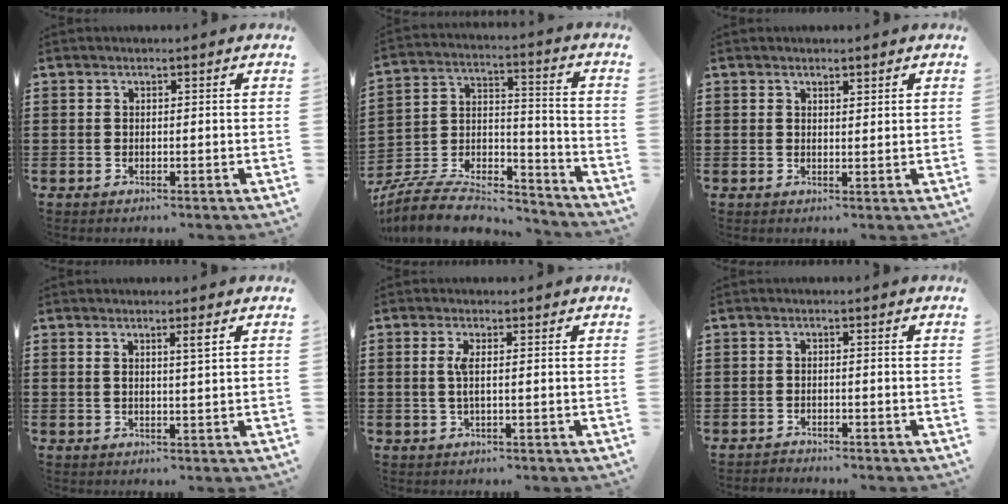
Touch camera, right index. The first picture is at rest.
{"total": 9.0, "force": [-8.1, 2.2, 3.2], "torque": [-0.061, 0.012, -0.158]}
{"total": 1.2, "force": [1.1, 0.5, 0.1], "torque": [-0.004, 0.004, 0.021]}
{"total": 2.0, "force": [0.9, -0.1, 1.7], "torque": [-0.026, -0.004, 0.012]}
{"total": 2.2, "force": [0.1, 0.1, 2.2], "torque": [-0.046, -0.003, -0.001]}
{"total": 1.4, "force": [-1.4, 0.2, -0.1], "torque": [-0.003, 0.003, -0.030]}